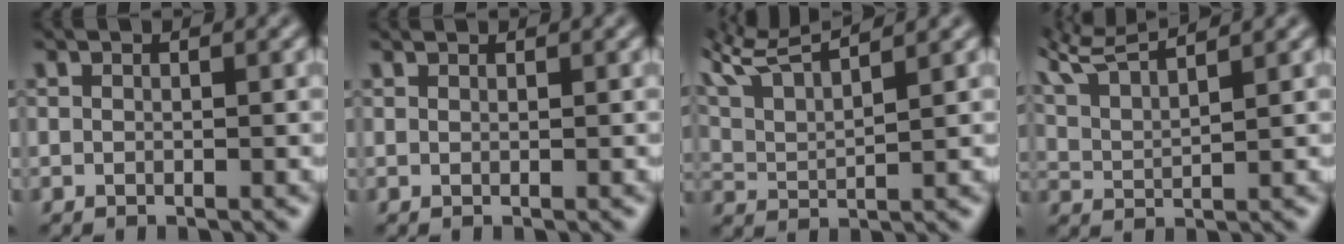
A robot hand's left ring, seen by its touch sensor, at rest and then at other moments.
{"total": 0.6, "force": [0.6, -0.1, -0.1], "torque": [0.000, -0.001, 0.010]}
{"total": 8.4, "force": [7.0, 1.5, 4.4], "torque": [-0.092, 0.029, 0.106]}
{"total": 7.6, "force": [6.4, 1.6, 3.8], "torque": [-0.077, 0.033, 0.090]}